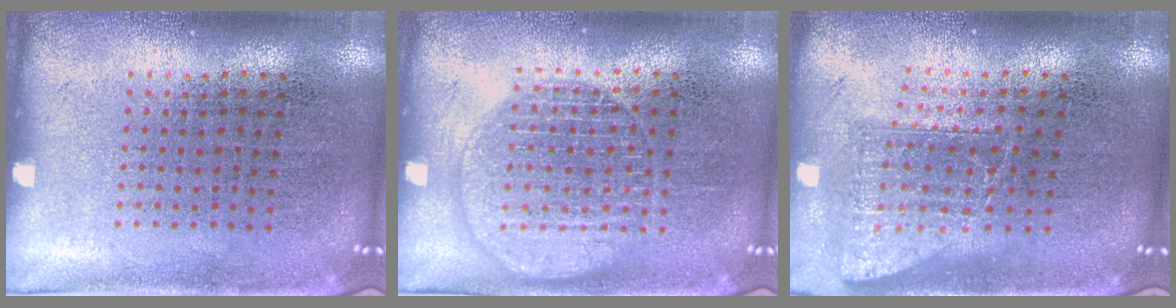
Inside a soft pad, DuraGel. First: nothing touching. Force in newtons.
{"total": 1.6, "press": 1.6, "slide": 0.1}
{"total": 1.5, "press": 1.2, "slide": 0.9}